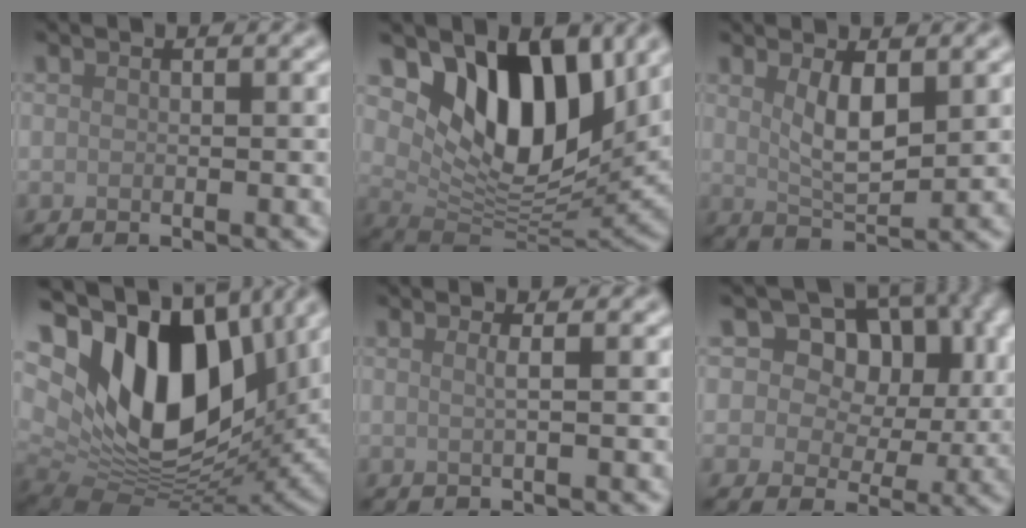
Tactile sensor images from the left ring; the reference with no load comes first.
{"total": 9.6, "force": [4.6, 5.4, 6.5], "torque": [-0.109, -0.023, 0.076]}
{"total": 3.6, "force": [1.3, 1.3, 3.1], "torque": [-0.065, -0.008, 0.028]}
{"total": 16.8, "force": [5.5, 9.8, 12.4], "torque": [-0.217, 0.004, 0.099]}
{"total": 1.2, "force": [0.1, 0.4, 1.1], "torque": [-0.015, 0.000, -0.008]}
{"total": 9.8, "force": [4.5, 6.5, 5.9], "torque": [-0.075, 0.023, 0.038]}